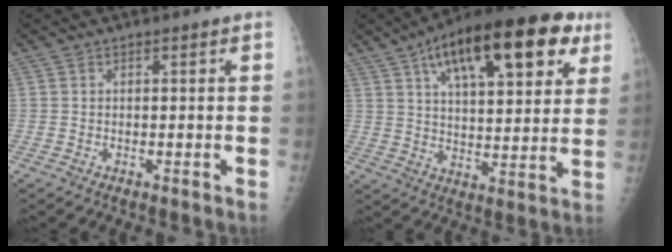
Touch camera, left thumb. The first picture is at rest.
{"total": 24.0, "force": [11.7, 9.4, 18.7], "torque": [-0.260, -0.003, 0.177]}